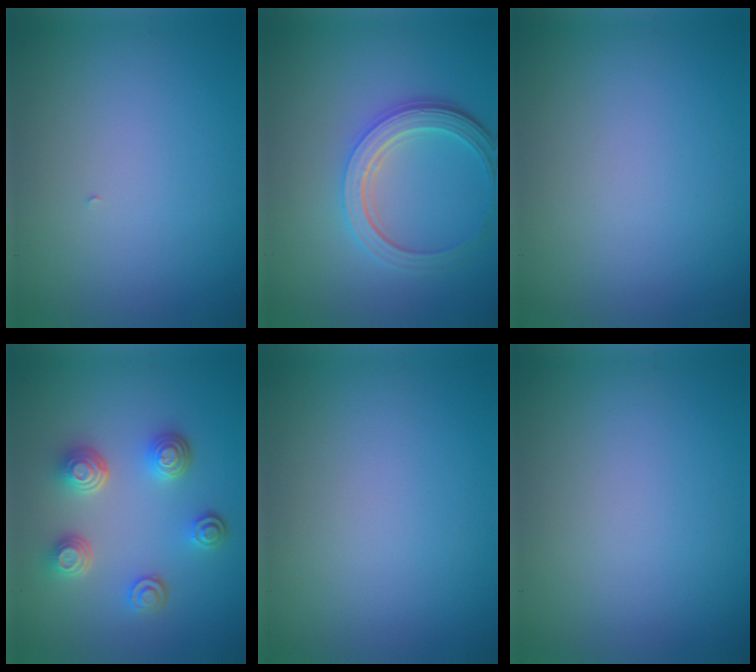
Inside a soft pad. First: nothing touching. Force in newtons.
{"total": 4.8, "press": 3.7, "slide": 3.1}
{"total": 0.0}
{"total": 4.4, "press": 3.5, "slide": 2.7}
{"total": 0.0}
{"total": 0.0}